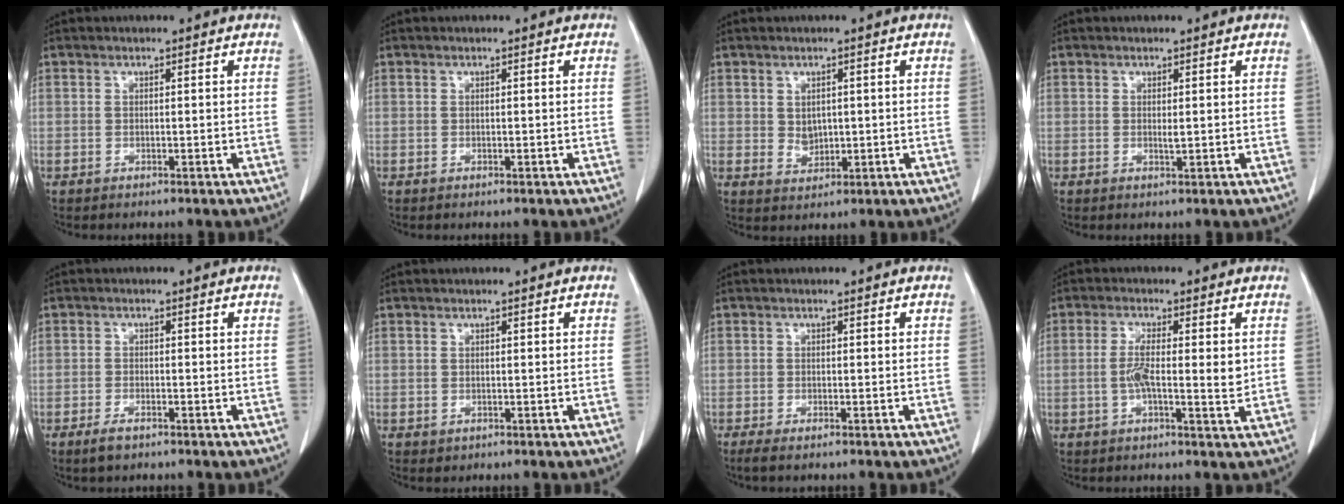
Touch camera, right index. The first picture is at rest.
{"total": 0.0}
{"total": 2.7, "force": [0.4, 2.0, 1.7], "torque": [-0.030, -0.003, 0.016]}
{"total": 0.8, "force": [0.2, 0.1, 0.8], "torque": [-0.018, -0.005, 0.004]}
{"total": 2.2, "force": [-1.5, 0.8, 1.4], "torque": [-0.030, -0.002, -0.024]}
{"total": 0.5, "force": [0.0, 0.5, 0.1], "torque": [0.002, 0.003, 0.001]}
{"total": 1.7, "force": [-1.2, 0.3, 1.1], "torque": [-0.020, -0.004, -0.020]}
{"total": 5.9, "force": [0.2, 1.2, 5.8], "torque": [-0.100, -0.003, -0.001]}